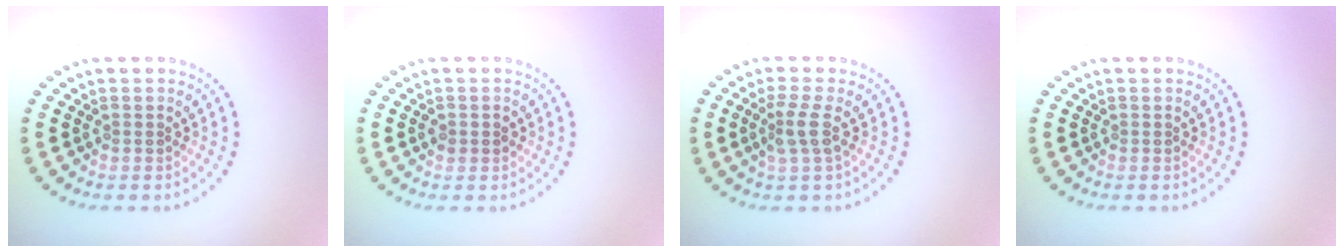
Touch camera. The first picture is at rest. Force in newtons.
{"total": 1.0, "press": 1.0, "slide": 0.3}
{"total": 2.4, "press": 1.8, "slide": 1.6}
{"total": 0.0}